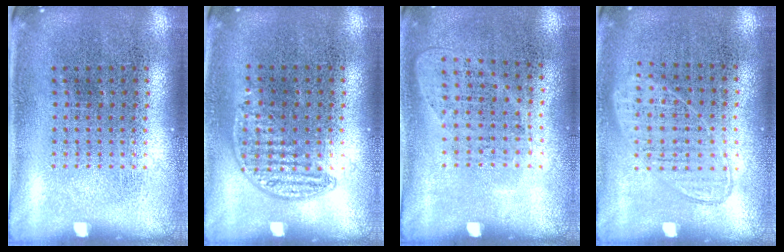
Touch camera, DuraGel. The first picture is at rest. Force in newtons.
{"total": 0.8, "press": 0.6, "slide": 0.5}
{"total": 1.0, "press": 0.9, "slide": 0.5}
{"total": 0.9, "press": 0.9, "slide": 0.3}